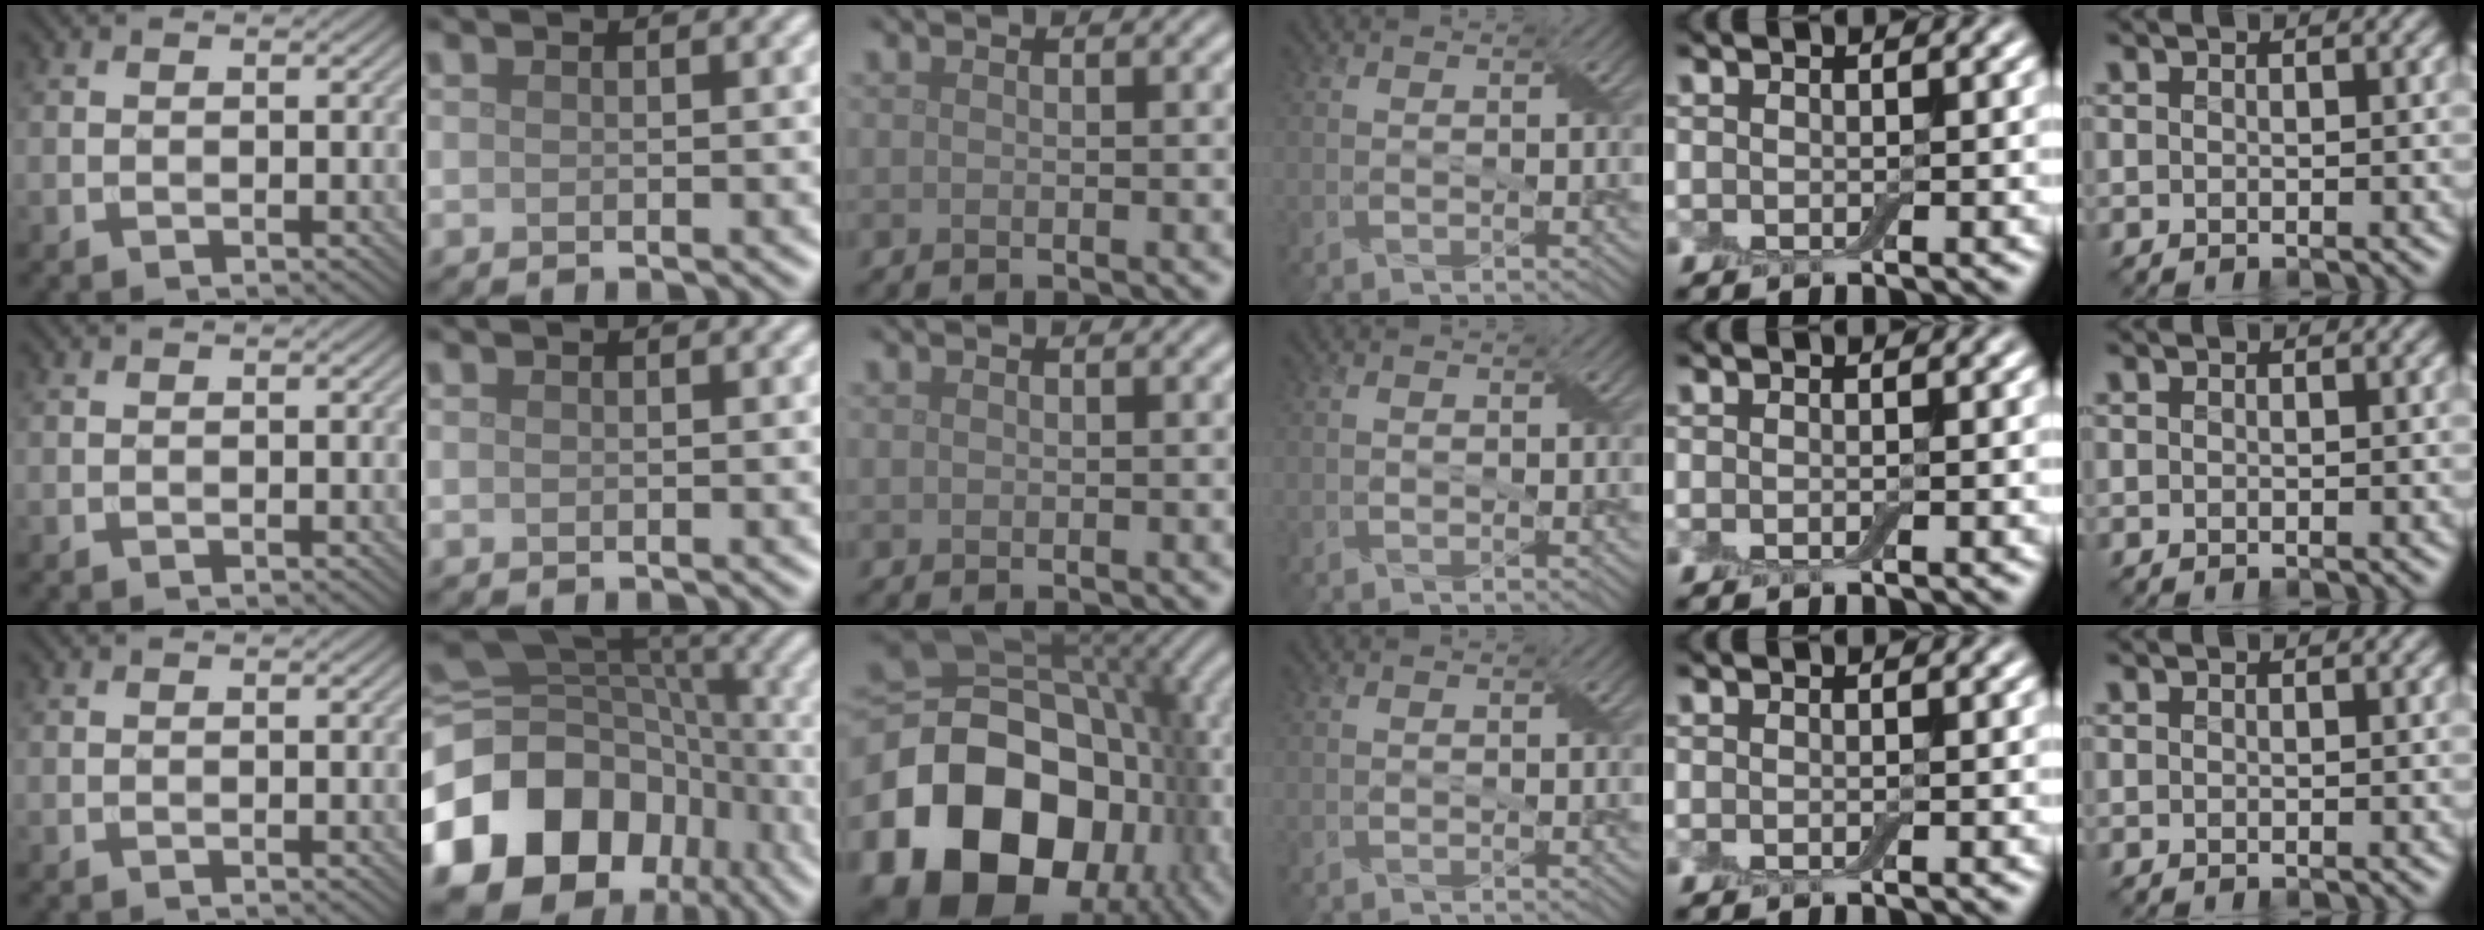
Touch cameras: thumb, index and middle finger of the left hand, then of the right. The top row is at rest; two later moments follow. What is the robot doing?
{"motion": "fold", "object": "cloth"}